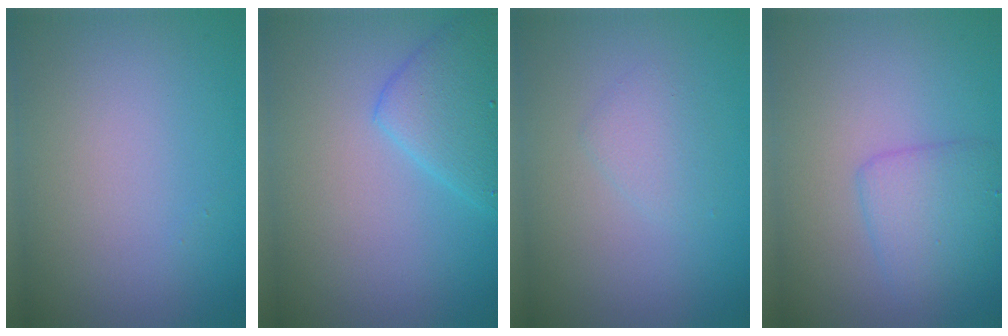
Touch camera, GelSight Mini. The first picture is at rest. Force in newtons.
{"total": 3.6, "press": 3.6, "slide": 0.1}
{"total": 1.4, "press": 1.4, "slide": 0.1}
{"total": 2.9, "press": 2.9, "slide": 0.1}